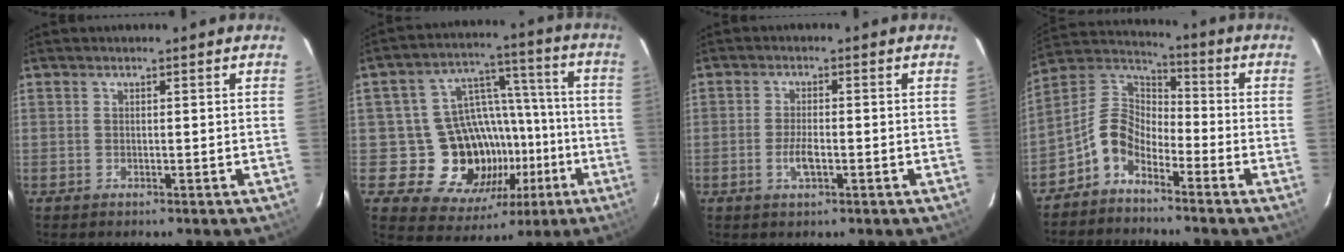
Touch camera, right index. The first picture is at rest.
{"total": 17.1, "force": [-5.7, 13.9, 8.2], "torque": [-0.157, 0.040, -0.056]}
{"total": 3.5, "force": [-1.4, 1.2, 3.0], "torque": [-0.062, -0.003, -0.025]}
{"total": 8.5, "force": [-5.1, 4.8, 4.8], "torque": [-0.104, 0.030, -0.114]}